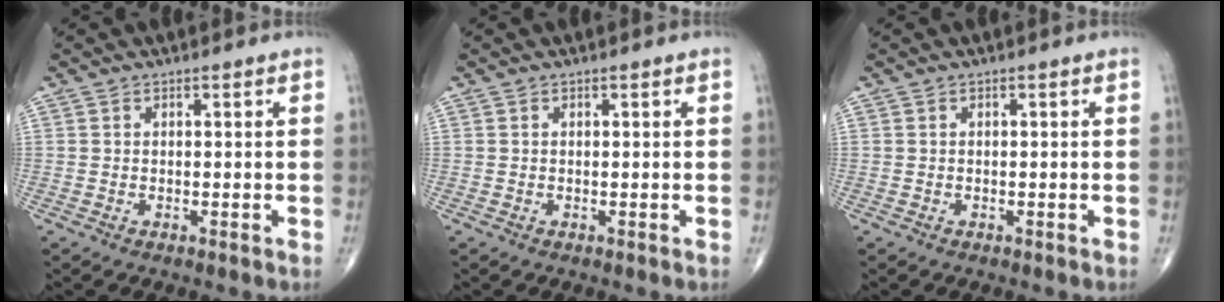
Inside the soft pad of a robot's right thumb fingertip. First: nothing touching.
{"total": 0.0}
{"total": 0.0}